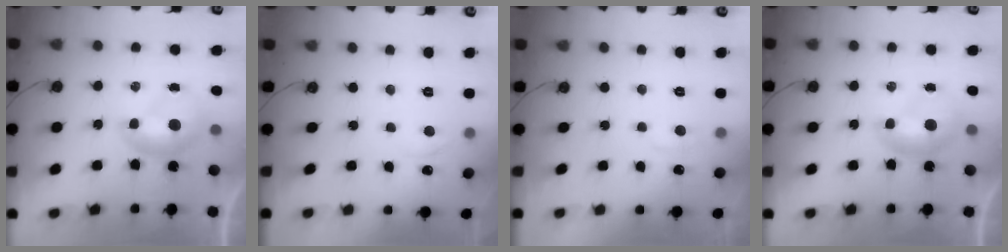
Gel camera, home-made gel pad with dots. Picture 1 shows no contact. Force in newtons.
{"total": 1.7, "press": 1.7, "slide": 0.3}
{"total": 1.7, "press": 1.5, "slide": 0.7}
{"total": 0.0}